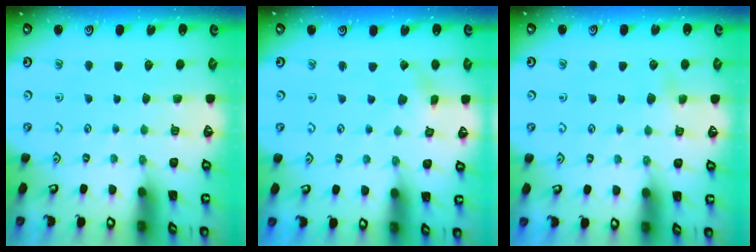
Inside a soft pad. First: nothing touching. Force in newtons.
{"total": 2.3, "press": 2.3, "slide": 0.2}
{"total": 3.1, "press": 2.9, "slide": 1.1}